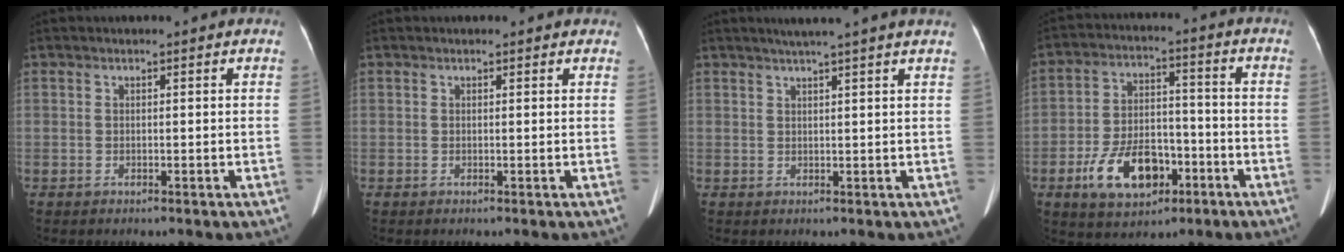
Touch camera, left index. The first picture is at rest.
{"total": 1.0, "force": [0.9, 0.5, 0.2], "torque": [-0.006, 0.003, 0.005]}
{"total": 6.1, "force": [5.0, -1.2, 3.4], "torque": [-0.046, 0.019, 0.062]}
{"total": 11.3, "force": [-5.3, 6.4, 7.7], "torque": [-0.151, 0.012, -0.084]}